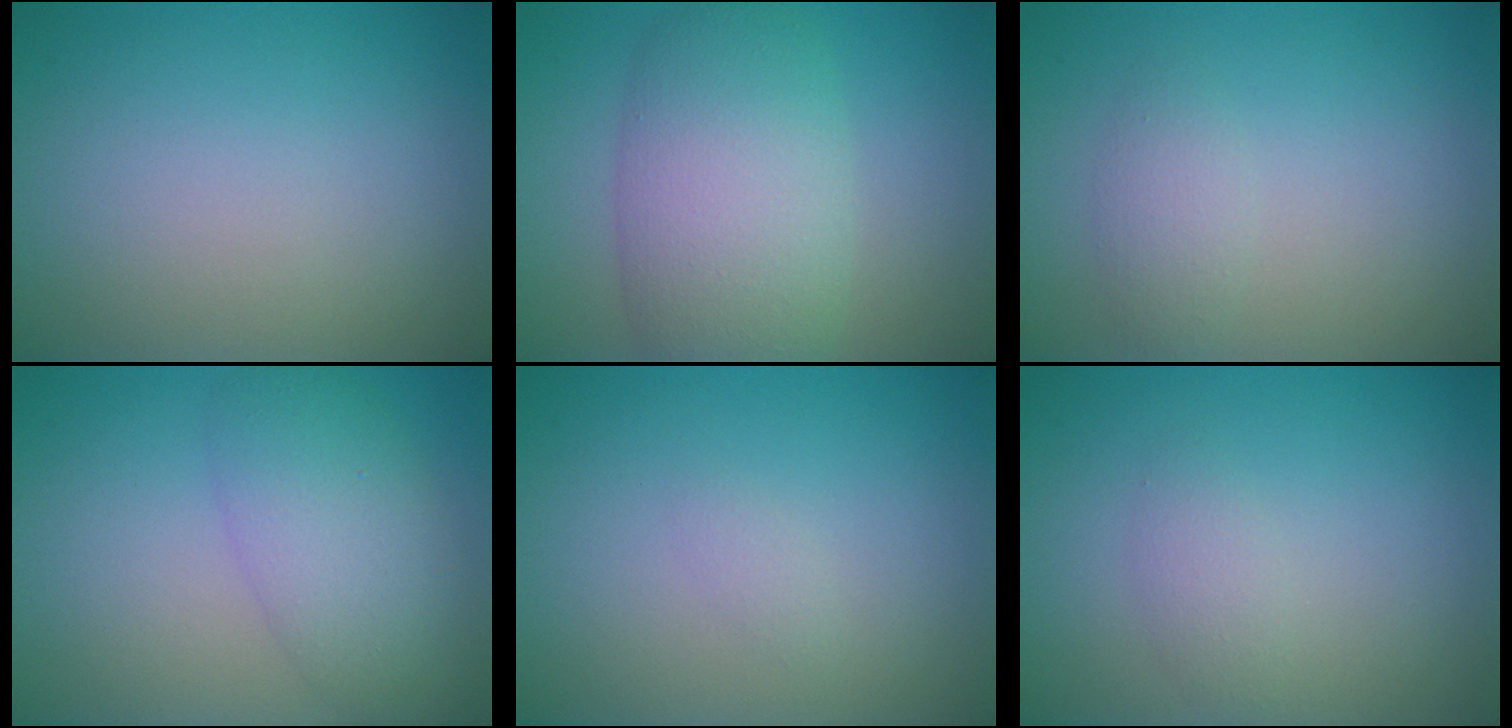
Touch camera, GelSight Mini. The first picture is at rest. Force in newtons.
{"total": 7.9, "press": 7.9, "slide": 0.2}
{"total": 1.6, "press": 1.6, "slide": 0.1}
{"total": 5.2, "press": 5.1, "slide": 0.3}
{"total": 0.7, "press": 0.7, "slide": 0.1}
{"total": 1.3, "press": 1.3, "slide": 0.1}